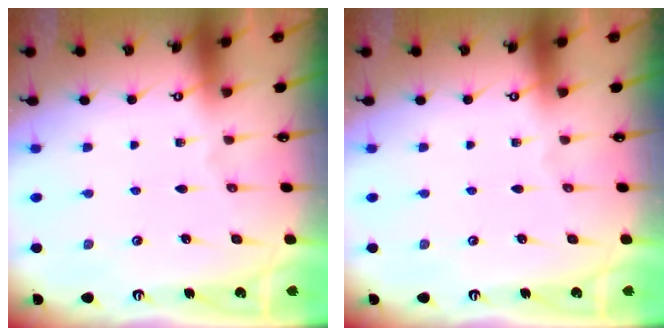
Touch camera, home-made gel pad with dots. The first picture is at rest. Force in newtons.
{"total": 0.0}